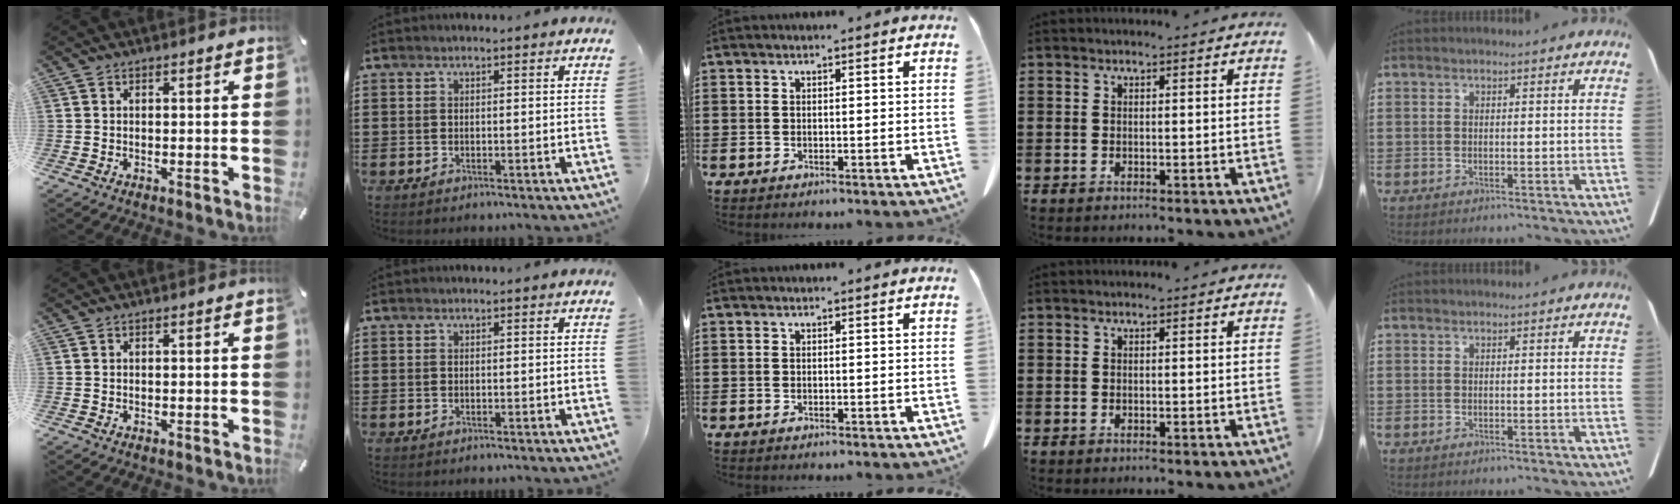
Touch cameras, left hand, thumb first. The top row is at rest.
{}